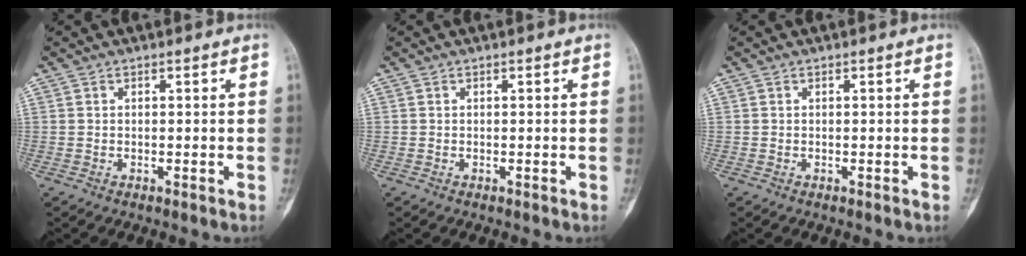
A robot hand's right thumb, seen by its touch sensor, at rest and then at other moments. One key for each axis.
{"total": 0.0}
{"total": 0.0}